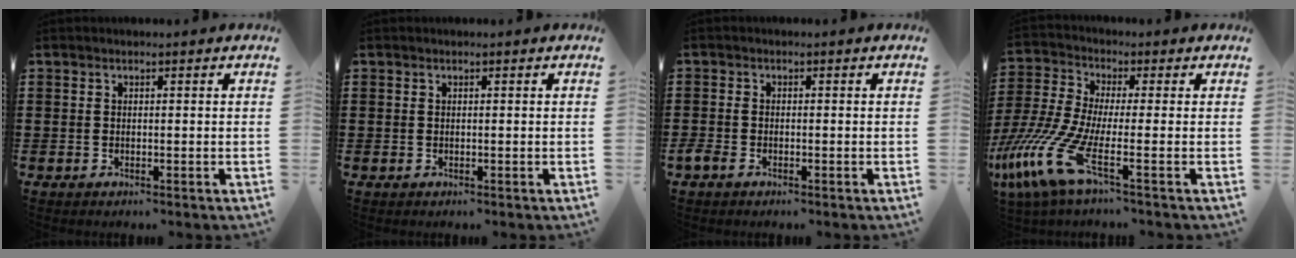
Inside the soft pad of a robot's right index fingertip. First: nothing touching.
{"total": 0.0}
{"total": 1.0, "force": [-0.8, 0.4, 0.4], "torque": [-0.016, -0.004, -0.018]}
{"total": 11.0, "force": [-4.8, 2.8, 9.5], "torque": [-0.243, -0.014, -0.103]}